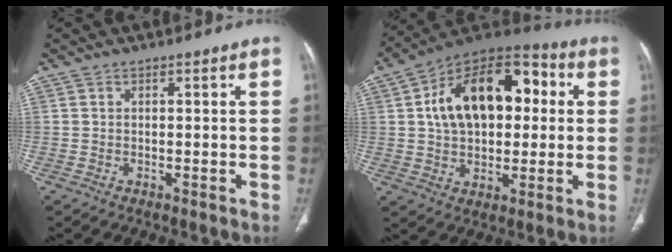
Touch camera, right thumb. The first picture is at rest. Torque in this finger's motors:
{"motor_torque": [1.41, 1.85, 0.58, 0.13, 0.26]}